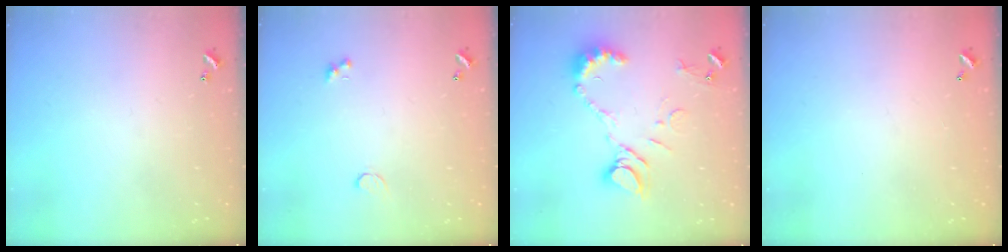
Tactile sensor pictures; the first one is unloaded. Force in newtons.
{"total": 0.8, "press": 0.7, "slide": 0.4}
{"total": 11.1, "press": 11.0, "slide": 1.3}
{"total": 2.9, "press": 2.9, "slide": 0.1}